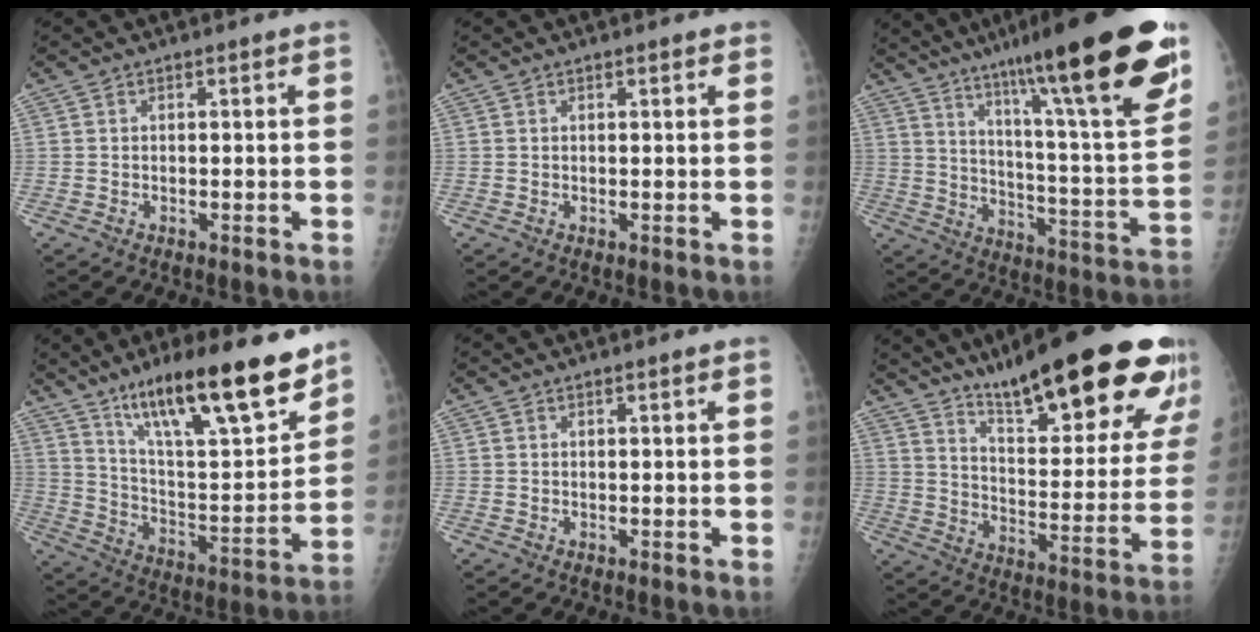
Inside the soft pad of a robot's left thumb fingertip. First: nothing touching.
{"total": 1.1, "force": [0.8, 0.4, 0.7], "torque": [-0.010, -0.002, 0.009]}
{"total": 29.1, "force": [18.2, 3.7, 22.4], "torque": [-0.318, -0.053, 0.276]}
{"total": 23.7, "force": [16.2, 5.3, 16.5], "torque": [-0.241, -0.072, 0.273]}
{"total": 0.0}
{"total": 28.5, "force": [19.2, 6.3, 20.0], "torque": [-0.257, -0.079, 0.283]}